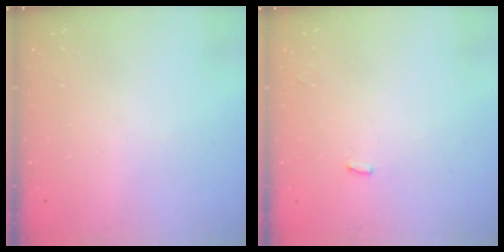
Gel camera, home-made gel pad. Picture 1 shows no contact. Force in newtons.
{"total": 3.3, "press": 3.3, "slide": 0.1}